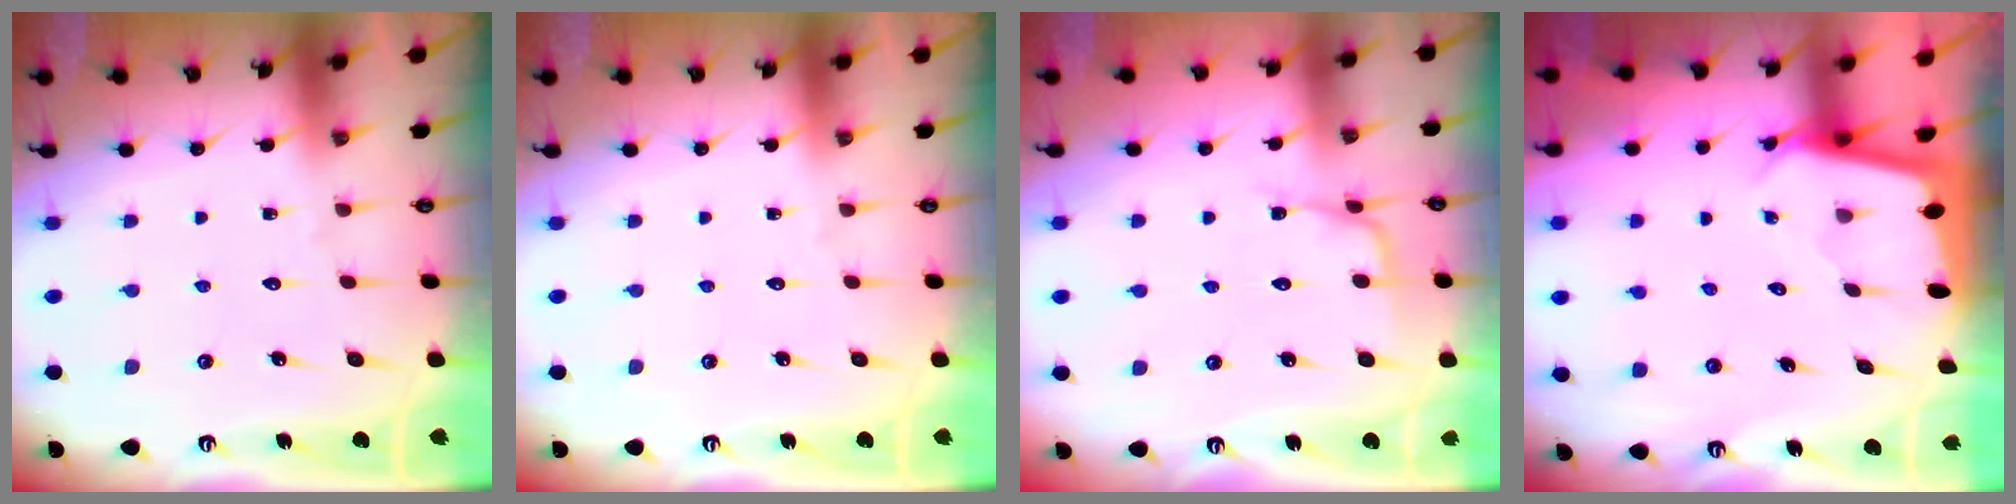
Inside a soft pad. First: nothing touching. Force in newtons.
{"total": 0.0}
{"total": 2.8, "press": 2.8, "slide": 0.4}
{"total": 2.4, "press": 2.4, "slide": 0.1}